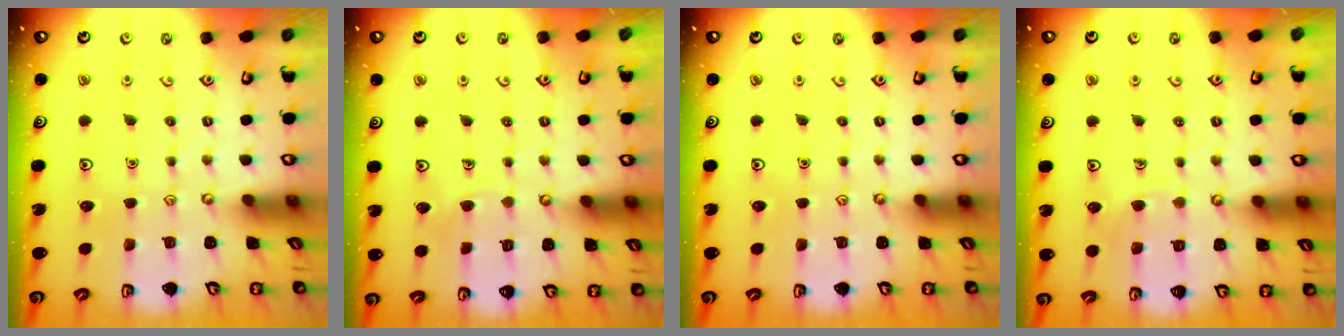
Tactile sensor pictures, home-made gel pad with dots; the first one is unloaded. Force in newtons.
{"total": 3.6, "press": 3.6, "slide": 0.2}
{"total": 0.0}
{"total": 5.0, "press": 5.0, "slide": 0.5}